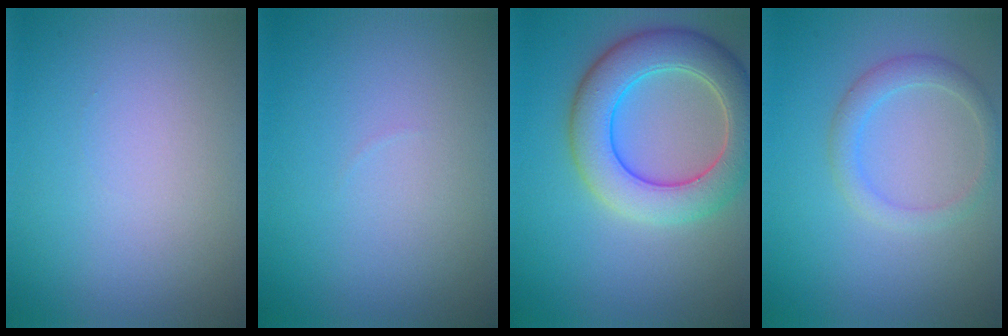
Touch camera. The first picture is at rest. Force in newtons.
{"total": 0.0}
{"total": 7.5, "press": 7.5, "slide": 0.4}
{"total": 2.2, "press": 2.1, "slide": 0.1}